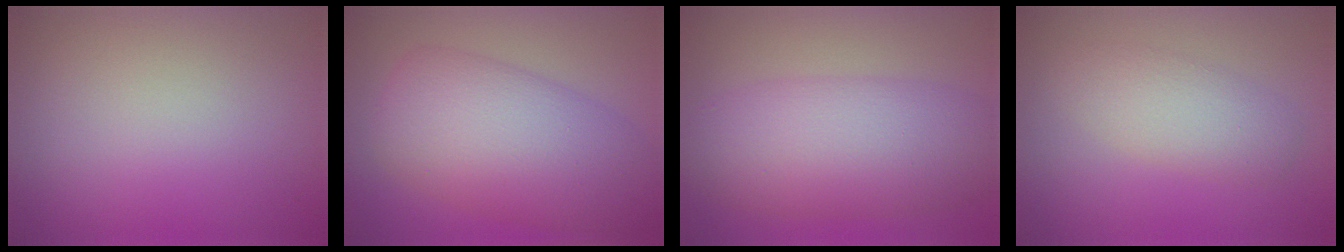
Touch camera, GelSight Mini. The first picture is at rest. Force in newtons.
{"total": 9.5, "press": 9.5, "slide": 0.1}
{"total": 8.2, "press": 8.2, "slide": 0.3}
{"total": 3.4, "press": 3.4, "slide": 0.1}